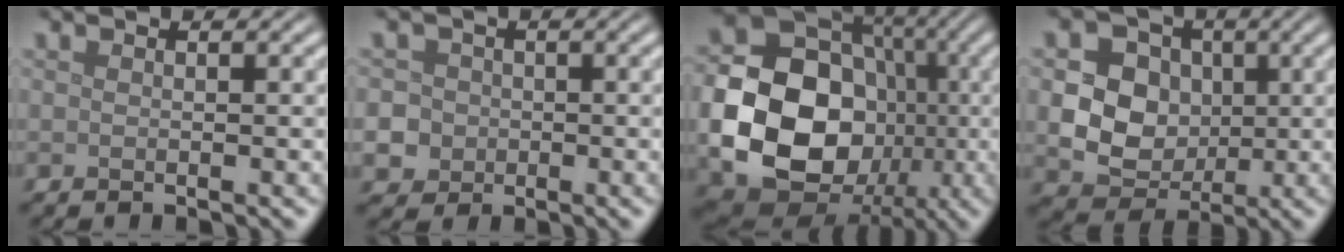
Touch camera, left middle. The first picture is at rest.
{"total": 8.7, "force": [-2.3, 8.0, 2.4], "torque": [-0.053, -0.007, -0.076]}
{"total": 16.8, "force": [-2.6, 13.7, 9.3], "torque": [-0.164, -0.024, -0.059]}
{"total": 7.4, "force": [0.3, 6.2, 4.0], "torque": [-0.070, 0.008, -0.006]}